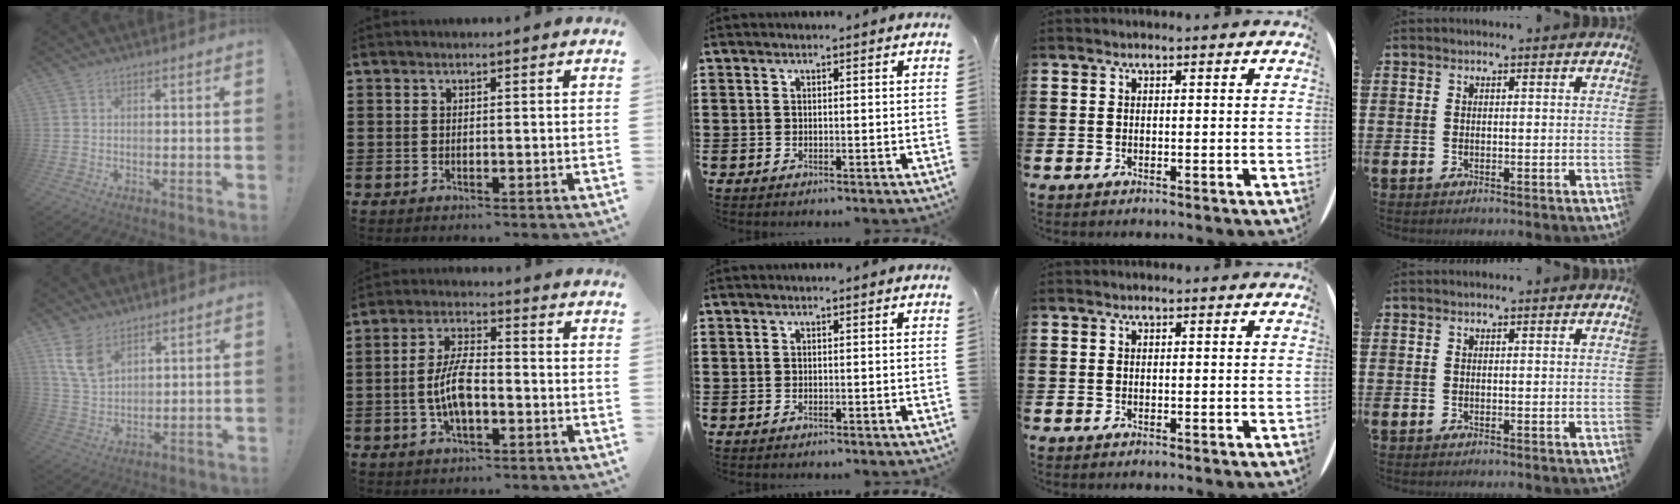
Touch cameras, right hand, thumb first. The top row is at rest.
{"thumb": {"total": 9.4, "force": [5.8, 5.7, 4.7], "torque": [-0.087, -0.022, 0.117]}, "index": {"total": 7.5, "force": [-1.6, 3.2, 6.6], "torque": [-0.148, -0.001, -0.037]}}